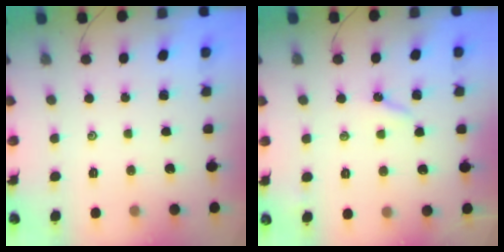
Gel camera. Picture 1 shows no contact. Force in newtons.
{"total": 2.6, "press": 2.6, "slide": 0.3}